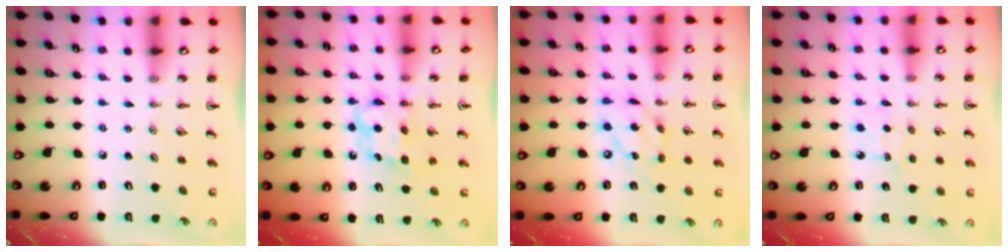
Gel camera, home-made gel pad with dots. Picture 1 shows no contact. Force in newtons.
{"total": 7.0, "press": 7.0, "slide": 0.5}
{"total": 12.3, "press": 12.2, "slide": 0.9}
{"total": 4.4, "press": 4.3, "slide": 0.5}